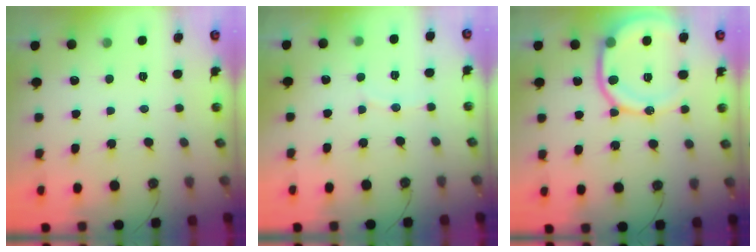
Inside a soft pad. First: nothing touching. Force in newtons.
{"total": 4.3, "press": 4.2, "slide": 1.0}
{"total": 14.7, "press": 14.6, "slide": 1.6}